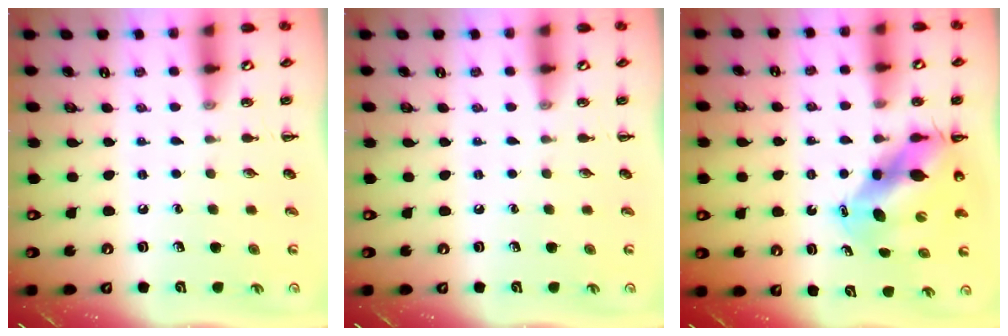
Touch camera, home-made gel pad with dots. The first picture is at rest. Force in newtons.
{"total": 0.0}
{"total": 10.3, "press": 9.9, "slide": 2.9}